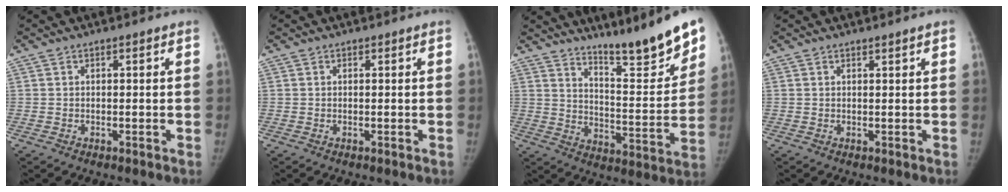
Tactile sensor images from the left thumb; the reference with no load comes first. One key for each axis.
{"total": 0.0}
{"total": 18.2, "fx": 13.8, "fy": 3.5, "fz": 11.3, "tx": -0.120, "ty": -0.101, "tz": 0.214}
{"total": 0.6, "fx": 0.6, "fy": -0.1, "fz": 0.3, "tx": -0.006, "ty": -0.004, "tz": 0.013}